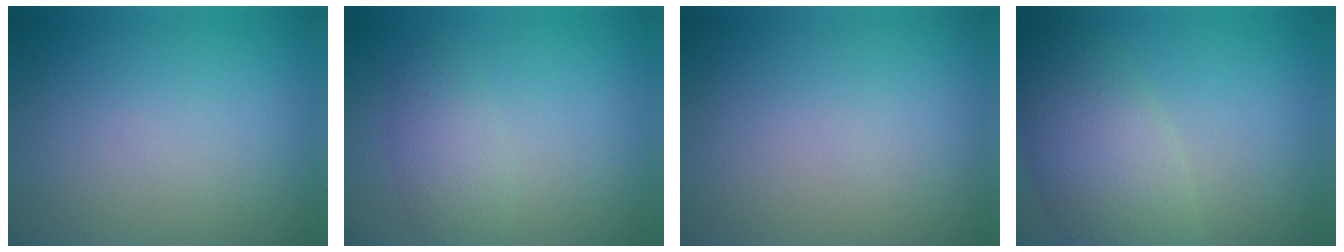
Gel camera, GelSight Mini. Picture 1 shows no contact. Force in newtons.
{"total": 2.7, "press": 2.7, "slide": 0.0}
{"total": 0.0}
{"total": 7.0, "press": 7.0, "slide": 0.5}